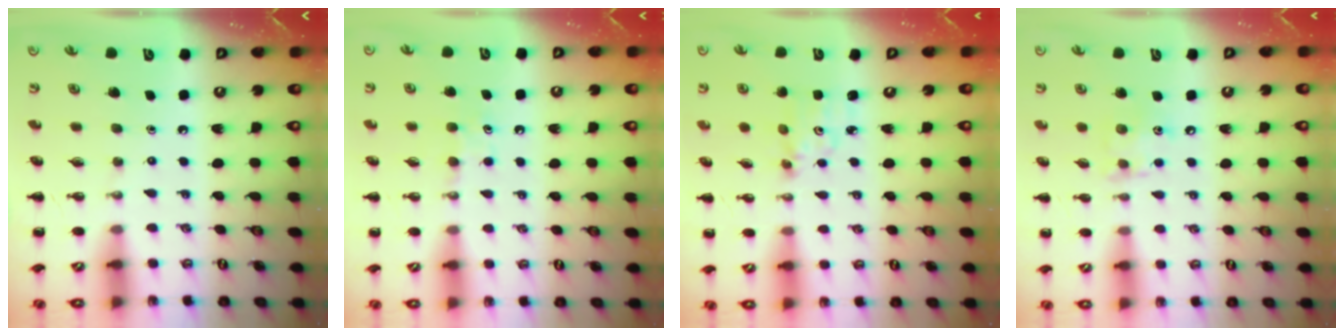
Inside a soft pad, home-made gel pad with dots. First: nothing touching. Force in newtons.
{"total": 6.0, "press": 5.7, "slide": 1.8}
{"total": 2.7, "press": 2.7, "slide": 0.3}
{"total": 7.6, "press": 7.5, "slide": 1.0}